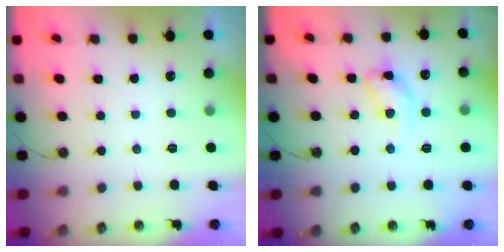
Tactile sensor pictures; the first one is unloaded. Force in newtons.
{"total": 11.4, "press": 11.3, "slide": 0.8}